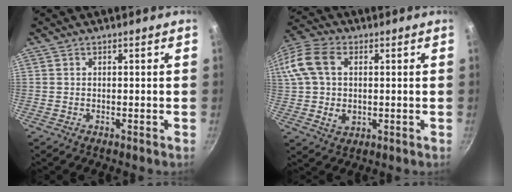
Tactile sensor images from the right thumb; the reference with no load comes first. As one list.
[{"total": 15.1, "force": [2.5, 10.6, 10.5], "torque": [-0.226, 0.020, 0.038]}]